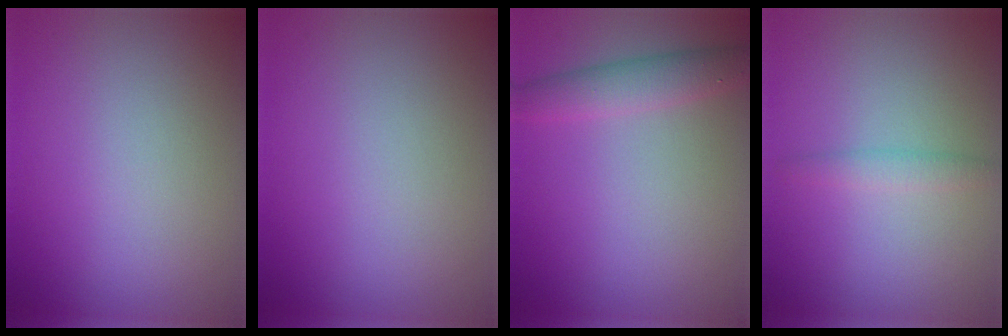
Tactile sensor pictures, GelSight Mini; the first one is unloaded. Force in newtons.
{"total": 0.0}
{"total": 2.8, "press": 2.8, "slide": 0.1}
{"total": 1.4, "press": 1.4, "slide": 0.0}